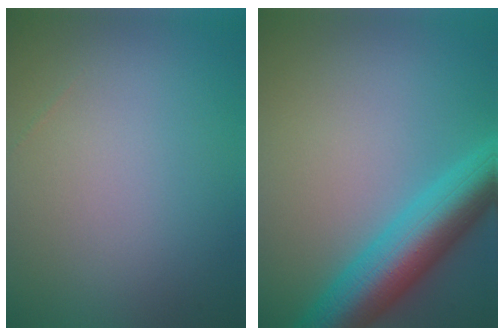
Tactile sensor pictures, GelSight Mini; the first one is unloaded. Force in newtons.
{"total": 8.5, "press": 8.5, "slide": 0.3}